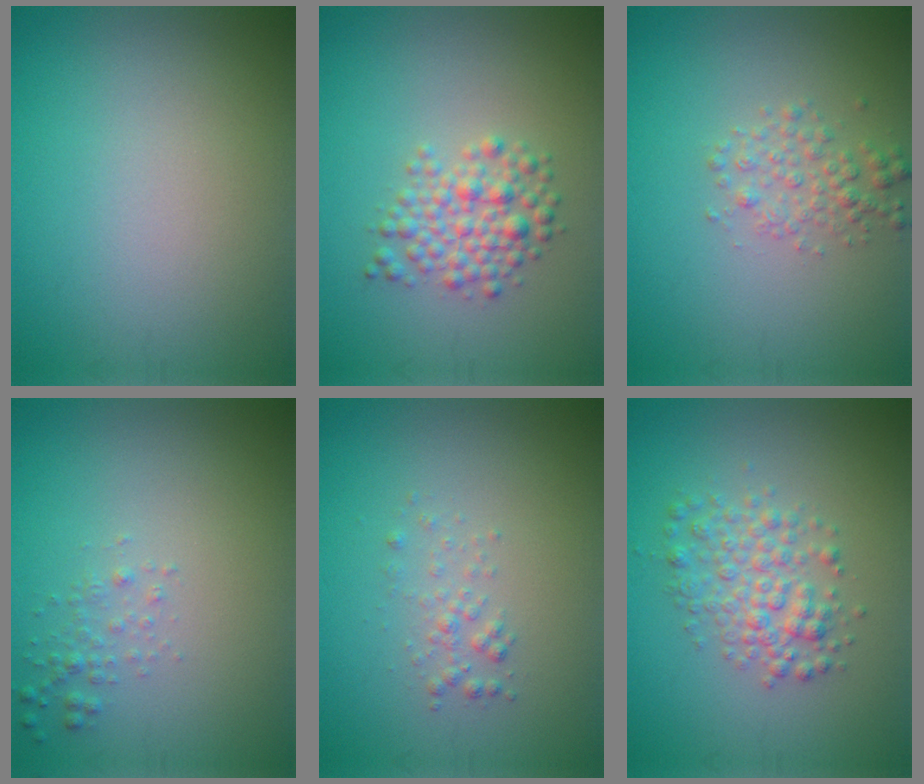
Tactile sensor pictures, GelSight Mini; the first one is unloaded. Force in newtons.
{"total": 3.4, "press": 3.4, "slide": 0.1}
{"total": 2.1, "press": 2.1, "slide": 0.1}
{"total": 1.1, "press": 1.1, "slide": 0.1}
{"total": 1.3, "press": 1.3, "slide": 0.1}
{"total": 3.4, "press": 3.4, "slide": 0.1}